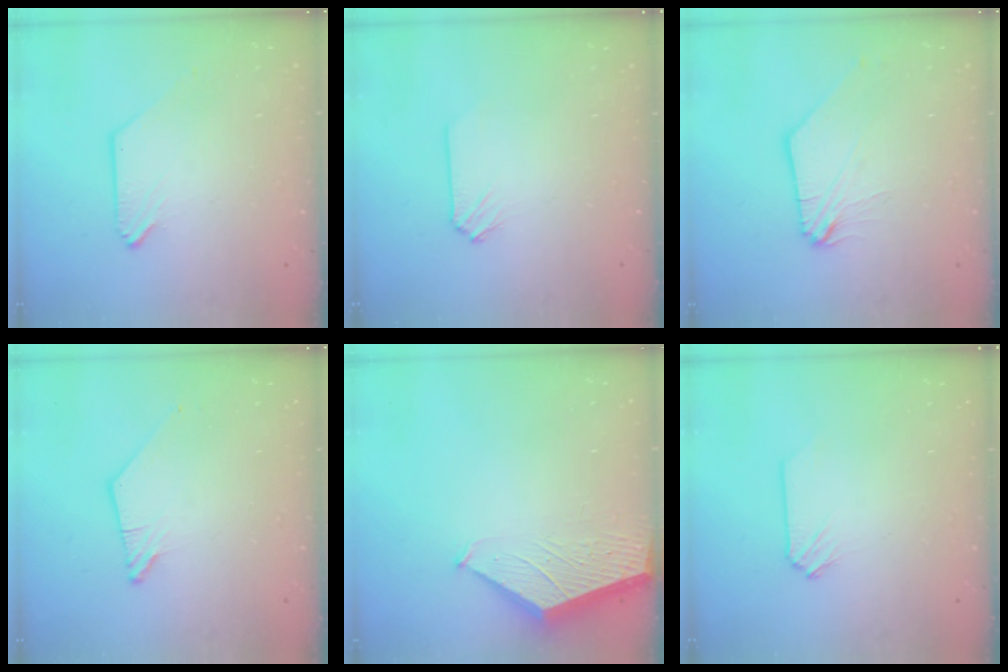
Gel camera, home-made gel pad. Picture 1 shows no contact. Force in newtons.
{"total": 0.0}
{"total": 1.9, "press": 1.9, "slide": 0.5}
{"total": 0.7, "press": 0.7, "slide": 0.2}
{"total": 1.4, "press": 1.4, "slide": 0.3}
{"total": 0.0}